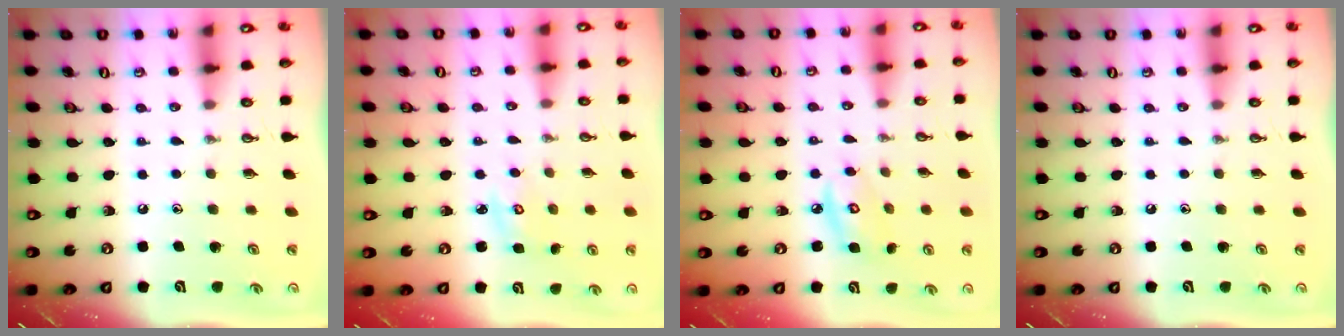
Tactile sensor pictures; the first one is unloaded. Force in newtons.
{"total": 3.7, "press": 3.7, "slide": 0.4}
{"total": 6.2, "press": 6.2, "slide": 0.2}
{"total": 0.0}